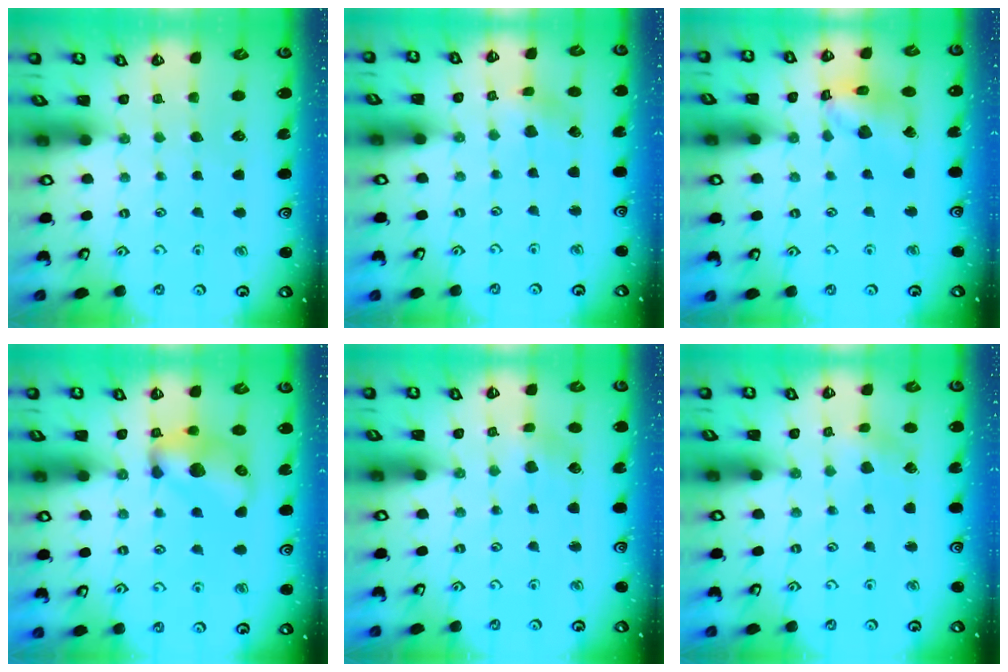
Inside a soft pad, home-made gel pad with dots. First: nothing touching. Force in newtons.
{"total": 2.6, "press": 2.6, "slide": 0.2}
{"total": 13.3, "press": 13.2, "slide": 1.7}
{"total": 13.9, "press": 13.9, "slide": 0.9}
{"total": 2.3, "press": 2.3, "slide": 0.3}
{"total": 1.8, "press": 1.8, "slide": 0.3}